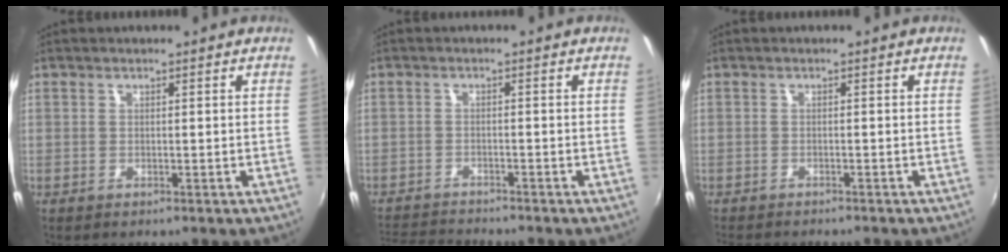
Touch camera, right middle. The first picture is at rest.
{"total": 6.4, "force": [-6.2, 0.5, 1.4], "torque": [-0.047, -0.010, -0.110]}
{"total": 4.0, "force": [-3.7, 0.6, 1.5], "torque": [-0.035, -0.015, -0.061]}